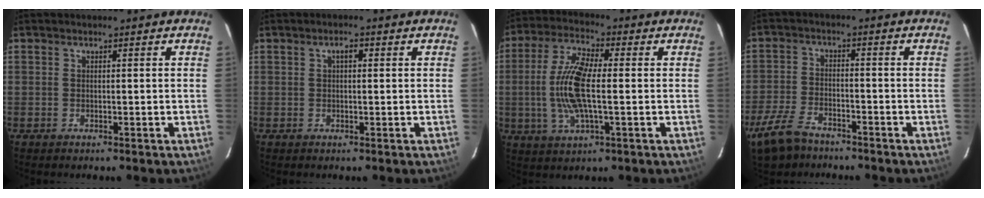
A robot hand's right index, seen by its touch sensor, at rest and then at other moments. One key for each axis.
{"total": 1.6, "fx": 0.5, "fy": 0.8, "fz": 1.4, "tx": -0.024, "ty": 0.006, "tz": 0.007}
{"total": 12.1, "fx": -0.6, "fy": 3.8, "fz": 11.4, "tx": -0.239, "ty": 0.006, "tz": -0.014}
{"total": 9.6, "fx": -7.0, "fy": 4.7, "fz": 4.4, "tx": -0.125, "ty": -0.008, "tz": -0.134}